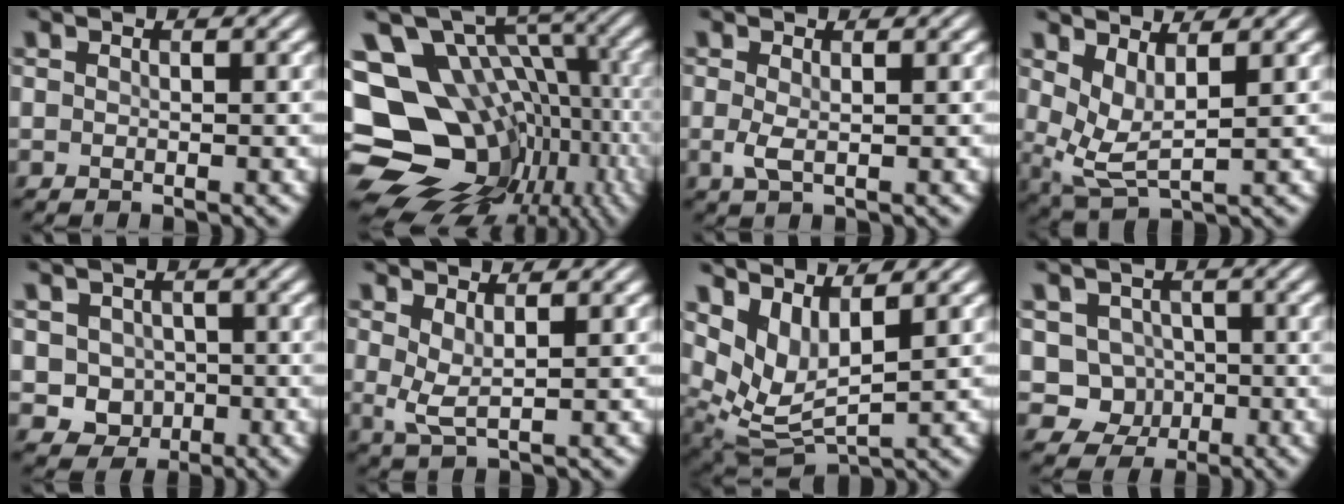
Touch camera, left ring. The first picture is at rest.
{"total": 16.4, "force": [-3.2, 12.2, 10.5], "torque": [-0.184, -0.005, -0.019]}
{"total": 1.5, "force": [0.0, 0.4, 1.5], "torque": [-0.034, -0.002, -0.001]}
{"total": 3.5, "force": [1.4, 1.3, 2.9], "torque": [-0.068, -0.012, 0.033]}
{"total": 3.4, "force": [-0.5, 3.0, 1.4], "torque": [-0.017, -0.002, -0.009]}
{"total": 2.3, "force": [0.9, 0.6, 2.0], "torque": [-0.045, -0.006, 0.019]}
{"total": 5.7, "force": [2.8, 2.5, 4.3], "torque": [-0.101, -0.015, 0.064]}
{"total": 3.8, "force": [-0.4, 3.6, 1.3], "torque": [-0.001, -0.002, -0.019]}